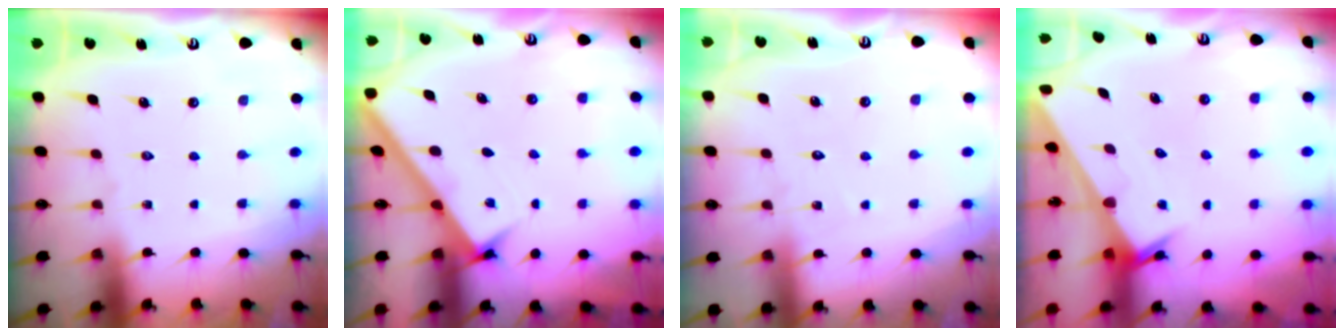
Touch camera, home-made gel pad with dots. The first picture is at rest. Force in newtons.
{"total": 2.6, "press": 2.6, "slide": 0.3}
{"total": 4.6, "press": 4.6, "slide": 0.3}
{"total": 2.5, "press": 2.5, "slide": 0.1}